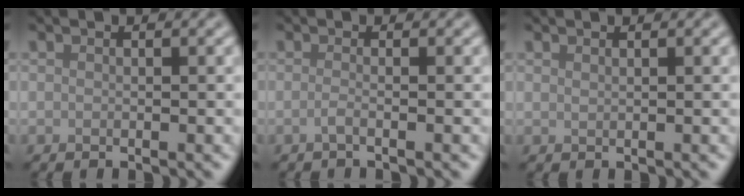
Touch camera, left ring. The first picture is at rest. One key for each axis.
{"total": 1.3, "fx": -0.7, "fy": 0.4, "fz": 1.1, "tx": -0.014, "ty": -0.003, "tz": -0.019}
{"total": 0.0}